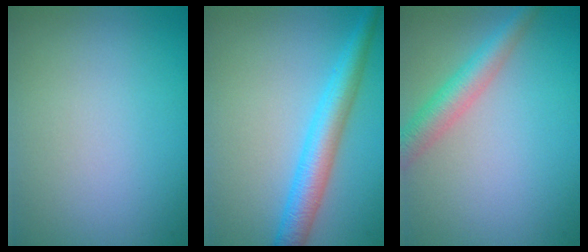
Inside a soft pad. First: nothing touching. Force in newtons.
{"total": 4.4, "press": 4.4, "slide": 0.1}
{"total": 3.7, "press": 3.7, "slide": 0.1}